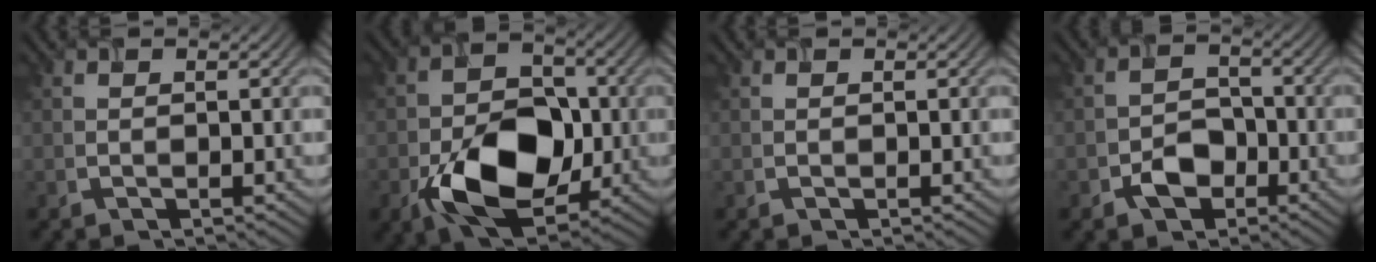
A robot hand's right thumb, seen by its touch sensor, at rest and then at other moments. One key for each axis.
{"total": 11.9, "fx": -3.9, "fy": 7.8, "fz": 8.2, "tx": -0.155, "ty": -0.012, "tz": -0.065}
{"total": 0.0}
{"total": 3.8, "fx": -2.3, "fy": 2.5, "fz": 1.6, "tx": -0.026, "ty": 0.005, "tz": -0.046}